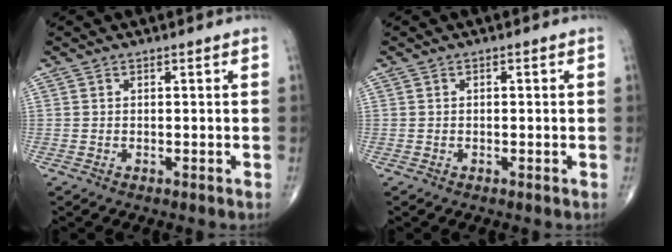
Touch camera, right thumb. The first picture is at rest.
{"total": 0.5, "force": [0.0, 0.2, 0.5], "torque": [-0.009, 0.001, 0.001]}